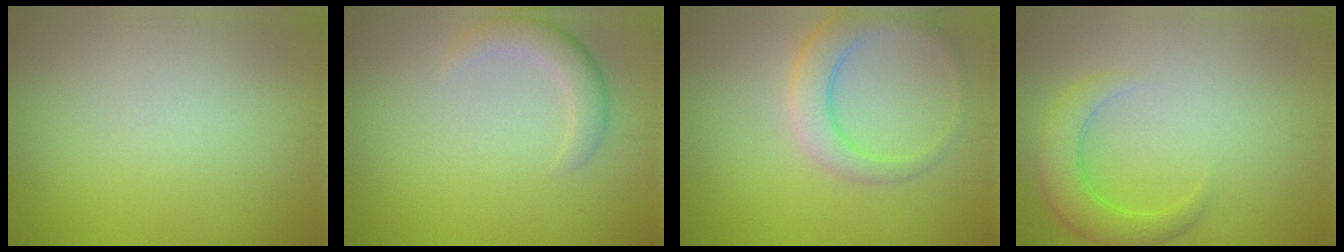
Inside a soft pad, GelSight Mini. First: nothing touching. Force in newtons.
{"total": 2.8, "press": 2.8, "slide": 0.0}
{"total": 4.0, "press": 4.0, "slide": 0.3}
{"total": 3.8, "press": 3.8, "slide": 0.3}